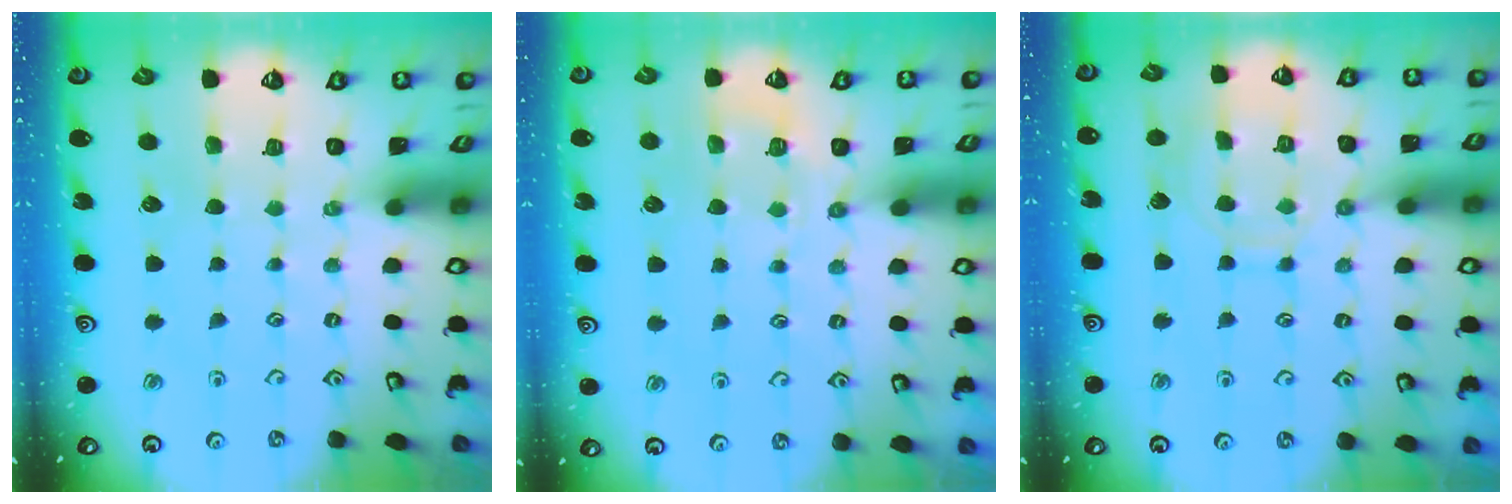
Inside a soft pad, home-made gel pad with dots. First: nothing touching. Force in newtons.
{"total": 4.9, "press": 4.8, "slide": 1.3}
{"total": 10.5, "press": 10.5, "slide": 0.6}